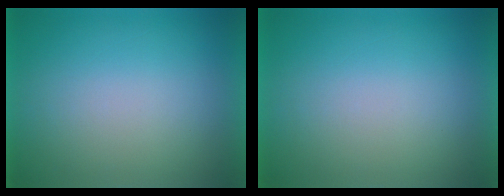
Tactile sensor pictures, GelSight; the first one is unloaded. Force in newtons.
{"total": 0.0}